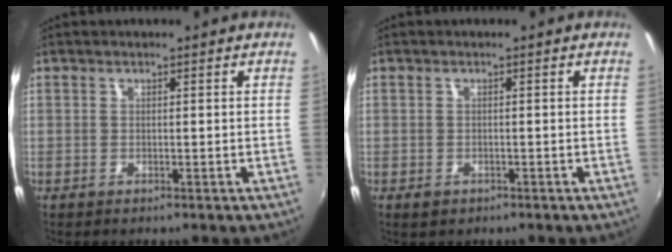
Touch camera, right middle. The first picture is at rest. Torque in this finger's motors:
{"motor_torque": [0.48, -0.17, 0.00, 0.01]}